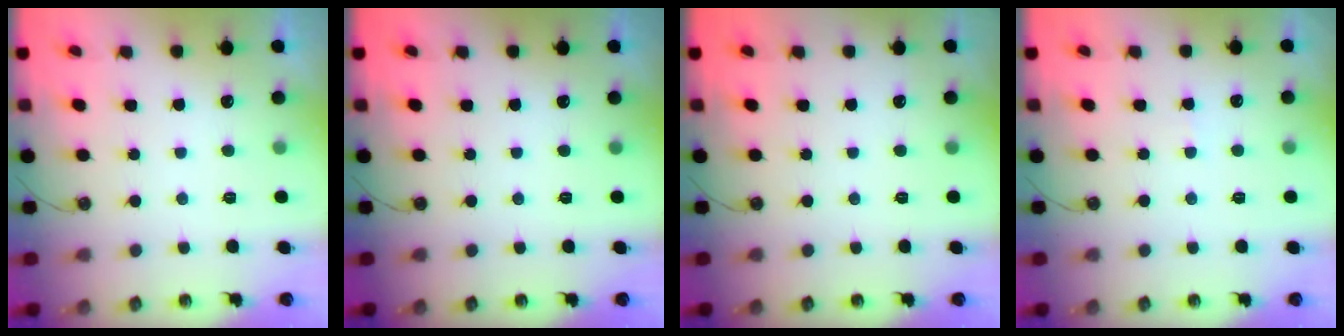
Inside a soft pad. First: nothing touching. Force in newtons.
{"total": 0.0}
{"total": 0.0}
{"total": 2.8, "press": 2.8, "slide": 0.4}